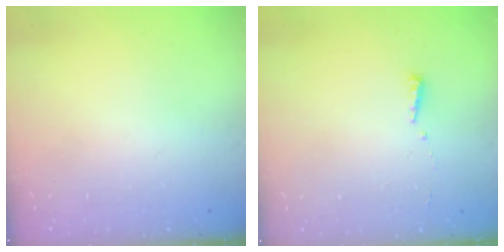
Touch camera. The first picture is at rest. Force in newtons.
{"total": 3.6, "press": 3.5, "slide": 0.8}